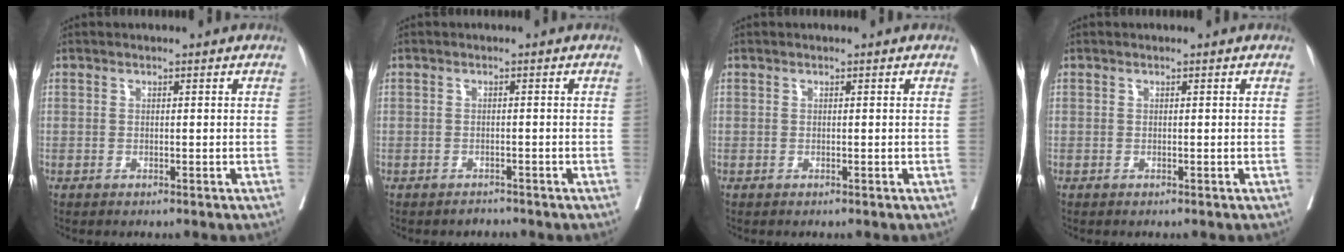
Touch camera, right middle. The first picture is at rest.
{"total": 0.8, "force": [-0.7, 0.2, -0.3], "torque": [0.004, -0.002, -0.014]}
{"total": 0.0}
{"total": 0.0}